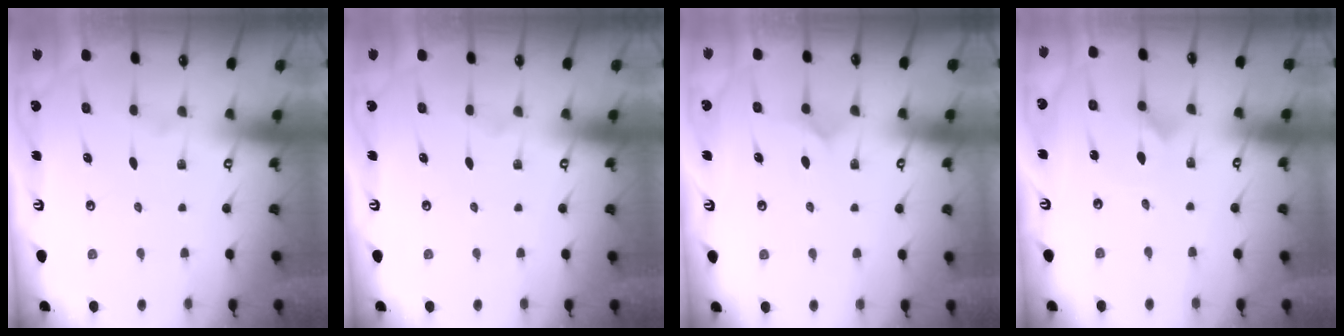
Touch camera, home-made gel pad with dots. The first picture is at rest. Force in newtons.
{"total": 0.0}
{"total": 3.3, "press": 3.3, "slide": 0.4}
{"total": 0.0}